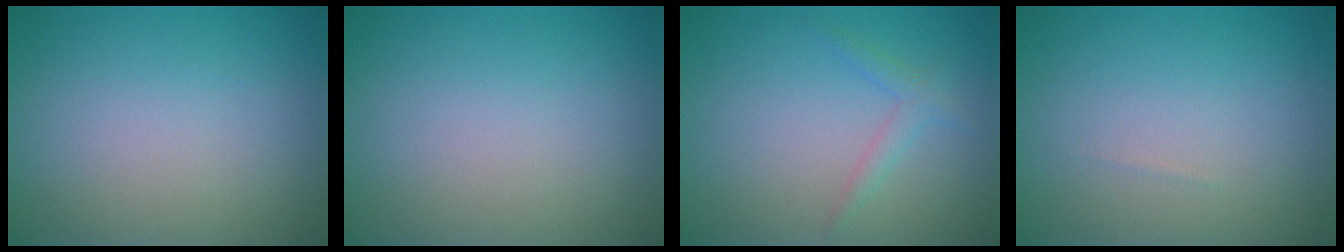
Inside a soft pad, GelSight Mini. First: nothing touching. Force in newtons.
{"total": 0.0}
{"total": 1.4, "press": 1.4, "slide": 0.1}
{"total": 0.0}